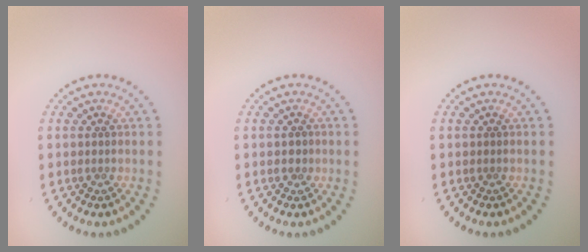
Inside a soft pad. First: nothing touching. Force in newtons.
{"total": 0.8, "press": 0.8, "slide": 0.1}
{"total": 0.0}